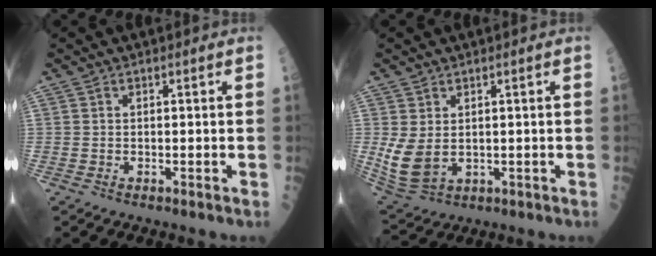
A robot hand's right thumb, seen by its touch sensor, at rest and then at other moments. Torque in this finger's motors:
{"motor_torque": [-0.33, 0.63, 0.07, -0.01, 0.22]}